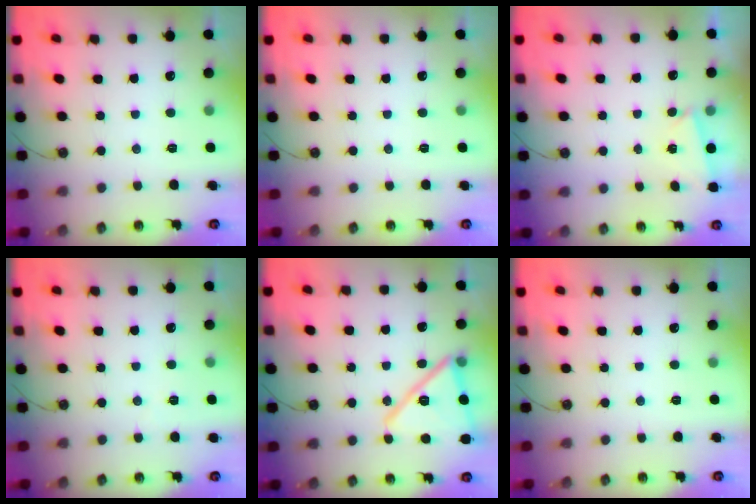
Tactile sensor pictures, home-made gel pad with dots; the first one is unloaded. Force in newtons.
{"total": 0.0}
{"total": 1.2, "press": 1.1, "slide": 0.5}
{"total": 2.0, "press": 1.9, "slide": 0.8}
{"total": 16.1, "press": 15.8, "slide": 3.2}
{"total": 0.0}